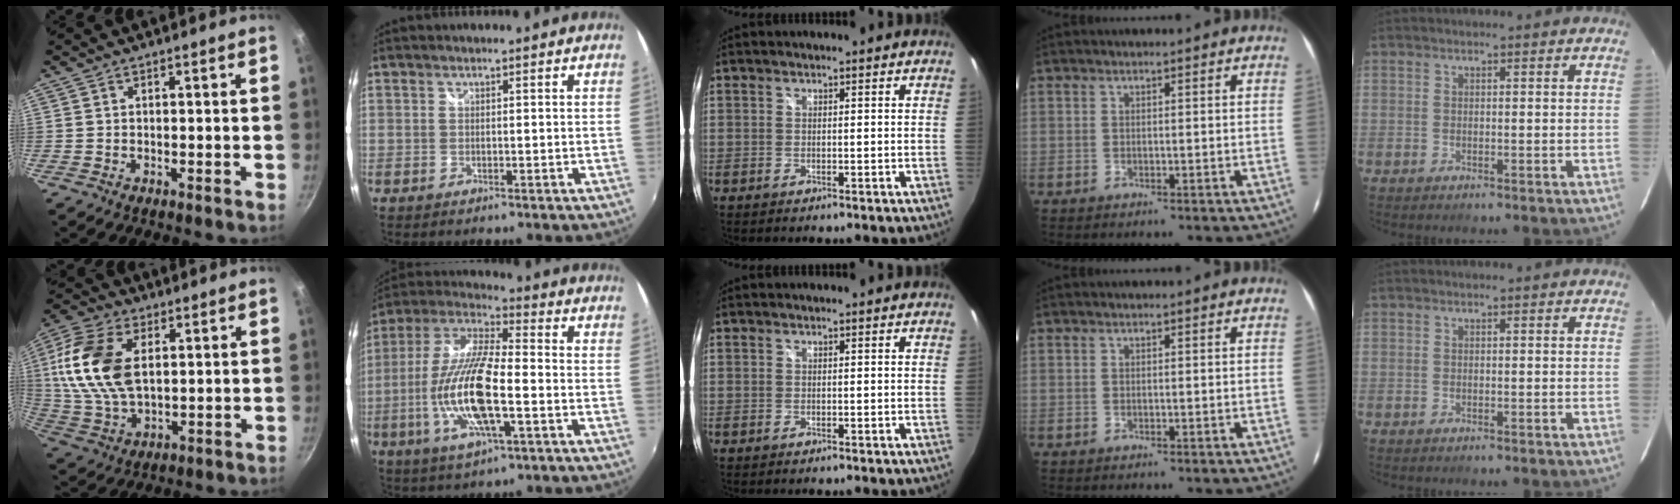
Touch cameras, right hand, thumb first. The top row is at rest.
{"thumb": {"total": 16.9, "force": [3.5, 10.2, 13.0], "torque": [-0.250, -0.005, 0.069]}, "index": {"total": 18.0, "force": [-4.5, 4.9, 16.7], "torque": [-0.337, -0.013, -0.088]}}